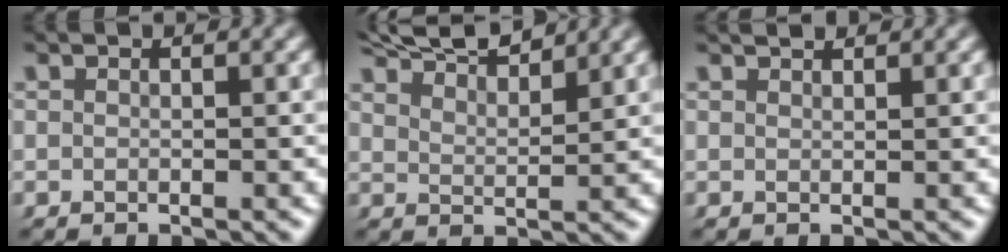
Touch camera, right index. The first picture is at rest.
{"total": 6.5, "force": [6.0, 1.1, 2.3], "torque": [-0.046, 0.010, 0.098]}
{"total": 0.9, "force": [0.9, 0.0, 0.1], "torque": [0.002, -0.003, 0.018]}